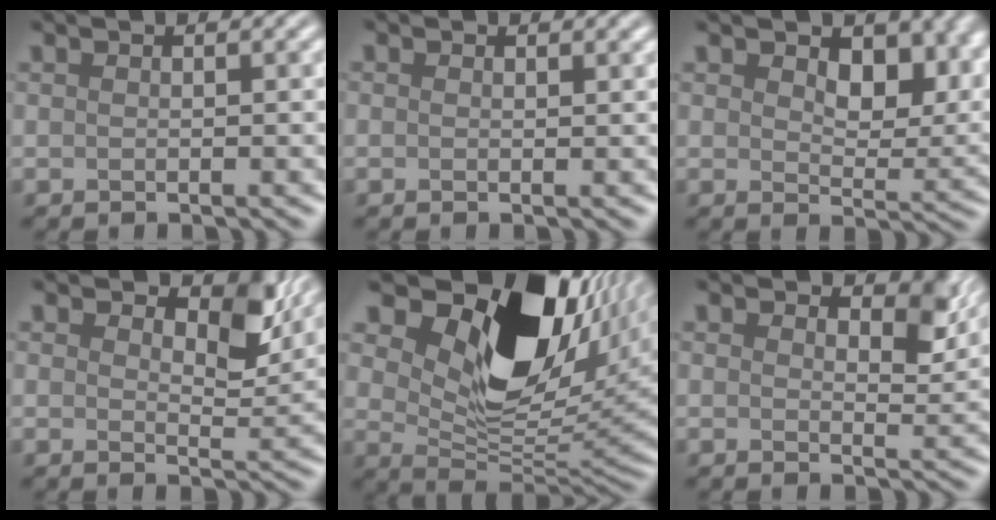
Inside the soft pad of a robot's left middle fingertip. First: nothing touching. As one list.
[{"total": 0.6, "force": [0.4, 0.4, 0.2], "torque": [-0.003, -0.003, 0.001]}, {"total": 8.1, "force": [3.1, 4.7, 5.8], "torque": [-0.086, -0.016, 0.051]}, {"total": 5.3, "force": [2.6, 2.8, 3.8], "torque": [-0.053, -0.004, 0.030]}, {"total": 15.5, "force": [7.4, 8.8, 10.4], "torque": [-0.173, -0.002, 0.133]}, {"total": 3.8, "force": [1.9, 2.1, 2.5], "torque": [-0.037, -0.004, 0.023]}]